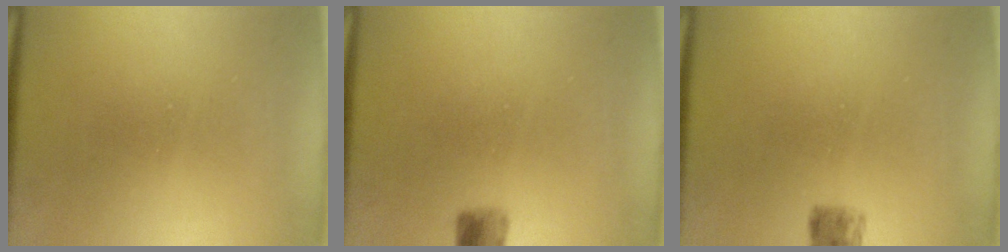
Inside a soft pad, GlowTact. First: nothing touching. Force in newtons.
{"total": 2.4}
{"total": 2.6}